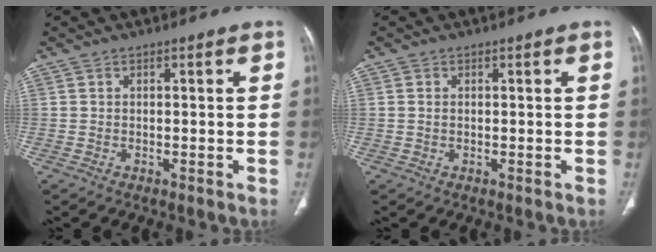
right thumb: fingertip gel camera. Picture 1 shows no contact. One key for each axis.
{"total": 0.7, "fx": 0.1, "fy": 0.5, "fz": 0.5, "tx": -0.015, "ty": 0.003, "tz": 0.003}